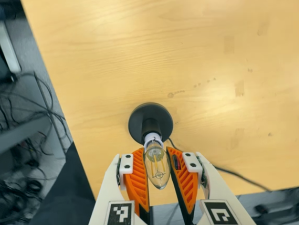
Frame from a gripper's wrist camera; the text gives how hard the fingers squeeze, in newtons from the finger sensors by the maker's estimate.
{"total": 12.2, "left": 11.3, "right": 13.0}